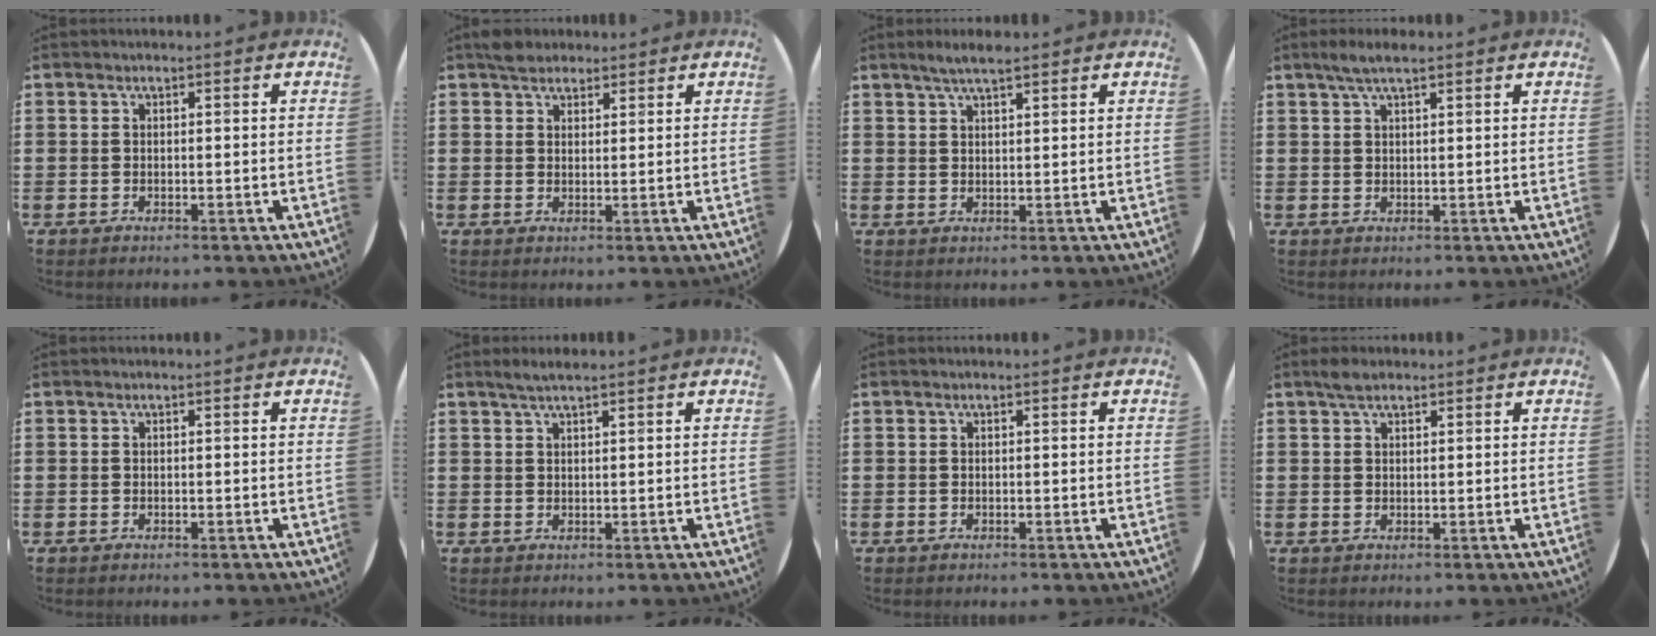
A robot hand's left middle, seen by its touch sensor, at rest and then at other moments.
{"total": 2.5, "force": [2.2, 1.1, 0.2], "torque": [-0.001, 0.004, 0.042]}
{"total": 2.9, "force": [2.4, 0.3, 1.7], "torque": [-0.036, 0.004, 0.042]}
{"total": 2.8, "force": [2.0, 0.4, 1.9], "torque": [-0.039, 0.006, 0.034]}
{"total": 0.0}
{"total": 1.9, "force": [1.5, 0.1, 1.1], "torque": [-0.023, 0.003, 0.026]}
{"total": 0.0}
{"total": 2.2, "force": [1.7, 0.9, 1.0], "torque": [-0.014, 0.003, 0.029]}